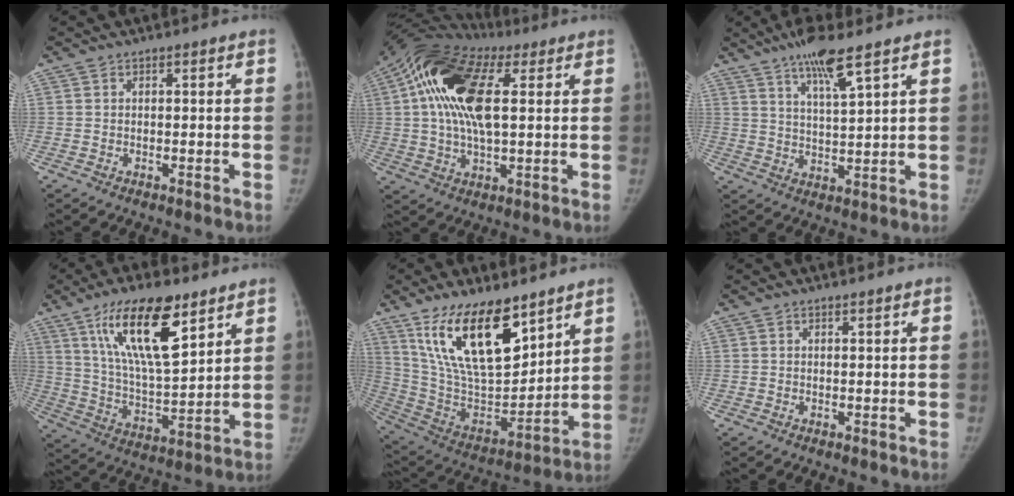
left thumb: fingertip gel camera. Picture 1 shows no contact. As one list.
[{"total": 19.0, "force": [5.2, 9.2, 15.8], "torque": [-0.306, 0.022, 0.081]}, {"total": 8.7, "force": [5.7, 1.0, 6.4], "torque": [-0.116, -0.031, 0.105]}, {"total": 18.2, "force": [10.2, 6.1, 13.8], "torque": [-0.213, -0.051, 0.188]}, {"total": 21.6, "force": [13.3, 8.9, 14.5], "torque": [-0.218, -0.075, 0.258]}, {"total": 0.0}]